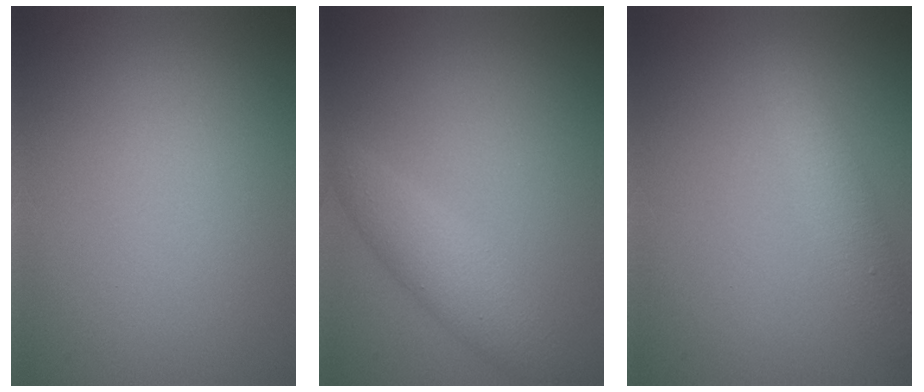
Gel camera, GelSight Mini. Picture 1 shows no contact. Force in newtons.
{"total": 2.7, "press": 2.7, "slide": 0.1}
{"total": 2.9, "press": 2.9, "slide": 0.1}